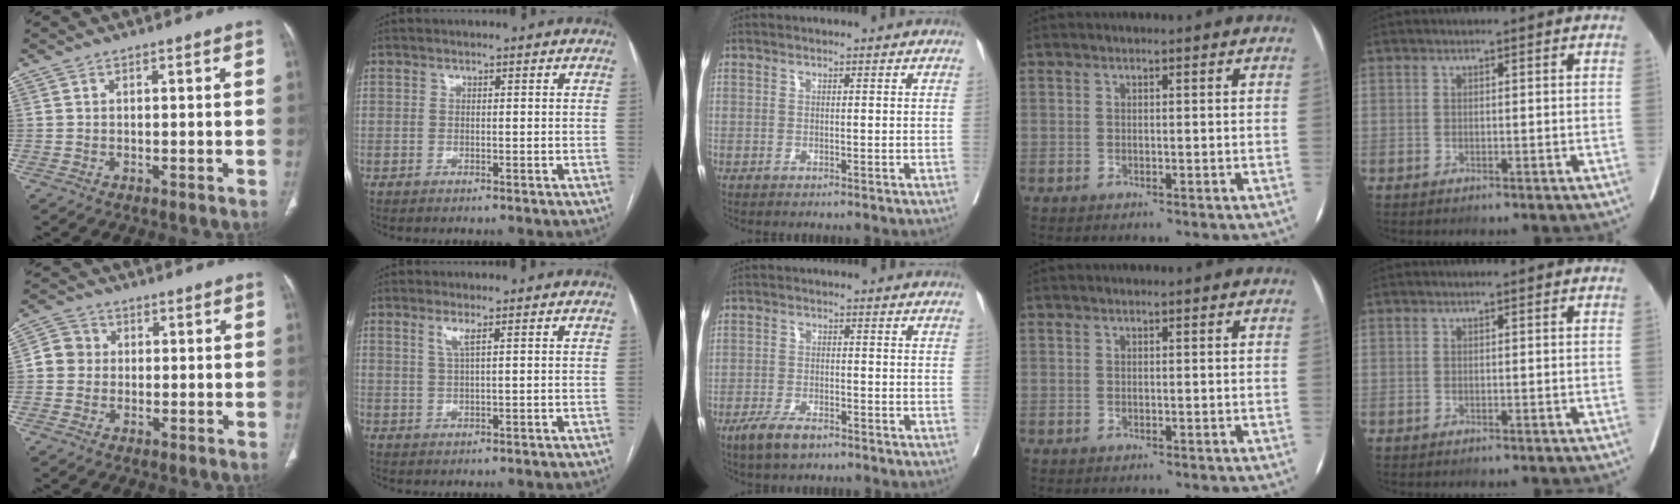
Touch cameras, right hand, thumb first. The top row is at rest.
{"thumb": {"total": 4.8, "force": [0.1, 4.6, 1.5], "torque": [-0.009, 0.010, -0.007]}, "index": {"total": 2.1, "force": [1.0, -0.1, 1.8], "torque": [-0.044, -0.001, 0.022]}, "middle": {"total": 4.9, "force": [-3.4, 1.6, 3.1], "torque": [-0.065, -0.005, -0.059]}}